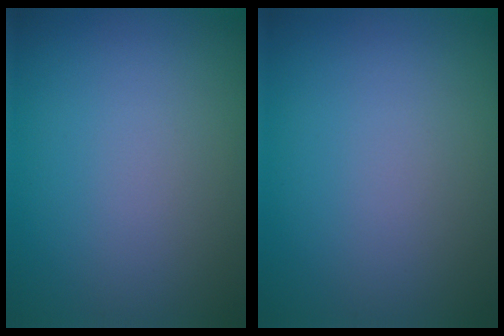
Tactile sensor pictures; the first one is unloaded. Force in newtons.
{"total": 0.0}